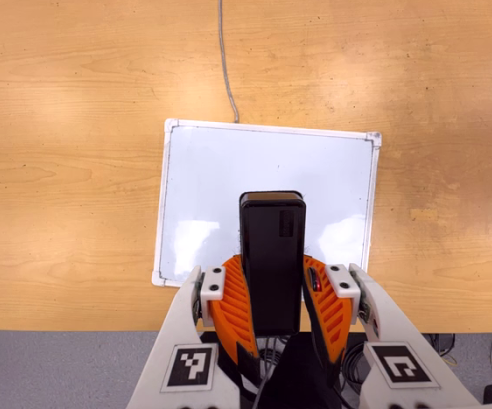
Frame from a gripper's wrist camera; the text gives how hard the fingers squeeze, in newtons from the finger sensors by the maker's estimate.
{"total": 8.4, "left": 6.6, "right": 10.2}